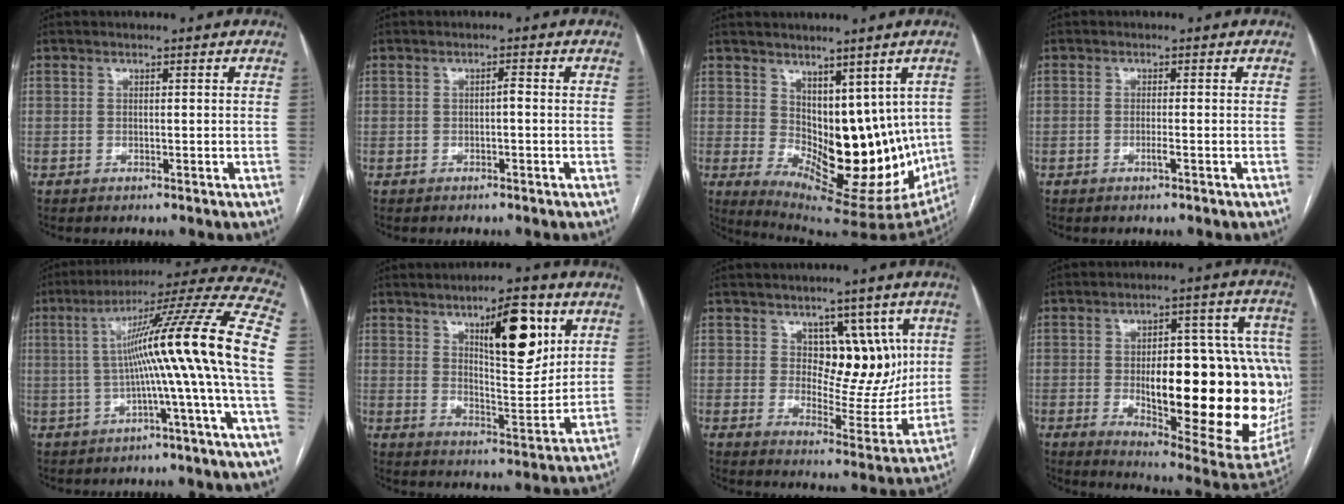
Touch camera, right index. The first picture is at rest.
{"total": 0.9, "force": [-0.2, 0.2, 0.8], "torque": [-0.011, 0.003, -0.003]}
{"total": 15.7, "force": [1.4, 8.4, 13.3], "torque": [-0.185, -0.014, 0.049]}
{"total": 1.1, "force": [-0.5, 0.0, 1.0], "torque": [-0.022, -0.001, -0.007]}
{"total": 17.2, "force": [-1.2, -2.1, 17.1], "torque": [-0.237, 0.033, -0.028]}
{"total": 12.6, "force": [5.9, 3.6, 10.6], "torque": [-0.158, -0.003, 0.096]}
{"total": 10.1, "force": [3.3, 5.8, 7.6], "torque": [-0.086, 0.007, 0.059]}
{"total": 28.5, "force": [-2.7, 8.8, 26.9], "torque": [-0.285, 0.020, -0.011]}